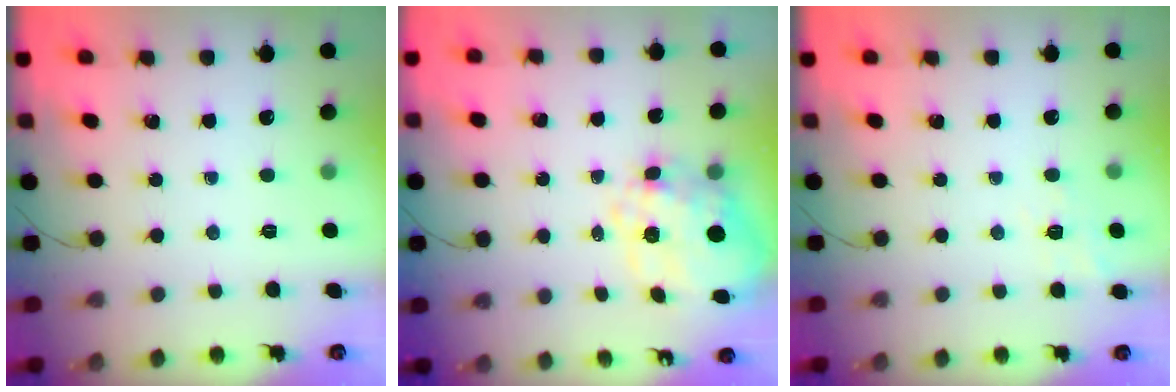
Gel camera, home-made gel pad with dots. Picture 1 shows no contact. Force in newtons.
{"total": 12.9, "press": 12.7, "slide": 2.4}
{"total": 8.6, "press": 8.3, "slide": 2.3}